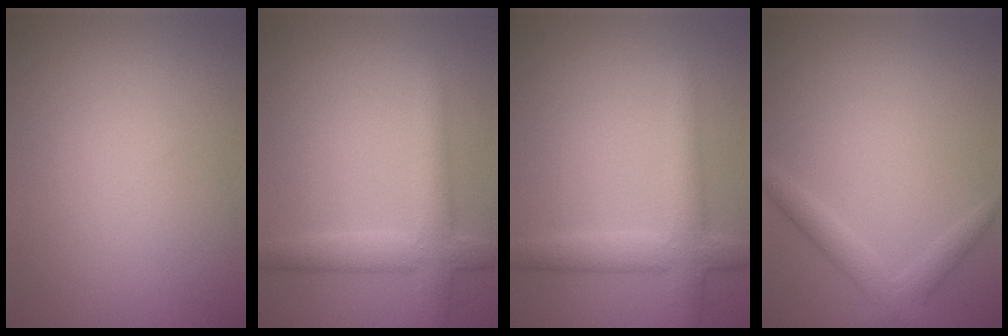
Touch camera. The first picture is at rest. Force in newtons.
{"total": 4.1, "press": 4.1, "slide": 0.3}
{"total": 4.1, "press": 4.1, "slide": 0.3}
{"total": 2.2, "press": 2.2, "slide": 0.1}